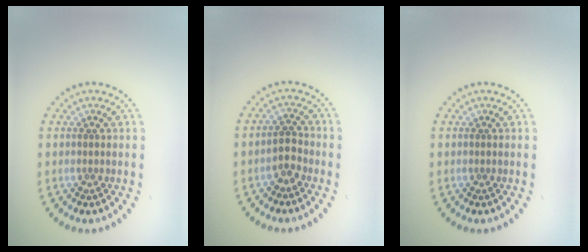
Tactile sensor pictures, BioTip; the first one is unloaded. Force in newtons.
{"total": 1.8, "press": 1.7, "slide": 0.7}
{"total": 0.0}